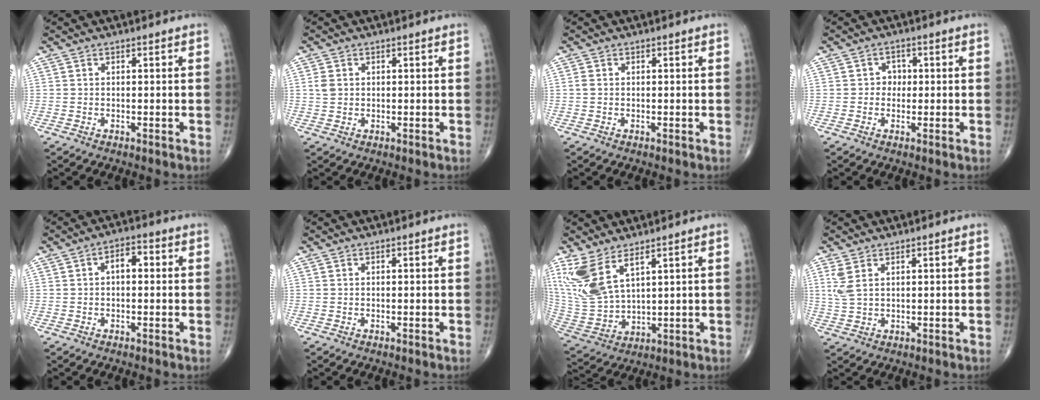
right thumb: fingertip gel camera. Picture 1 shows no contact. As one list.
[{"total": 2.2, "force": [0.4, 1.8, 1.2], "torque": [-0.021, 0.002, 0.010]}, {"total": 0.7, "force": [0.0, 0.6, 0.5], "torque": [-0.011, 0.000, -0.001]}, {"total": 2.3, "force": [0.0, 2.1, 1.0], "torque": [0.006, 0.007, -0.008]}, {"total": 4.1, "force": [0.4, 2.3, 3.4], "torque": [-0.042, 0.014, -0.001]}, {"total": 0.0}, {"total": 11.5, "force": [6.7, 4.6, 8.2], "torque": [-0.187, -0.030, 0.158]}, {"total": 3.6, "force": [1.6, 1.6, 2.8], "torque": [-0.070, 0.003, 0.042]}]